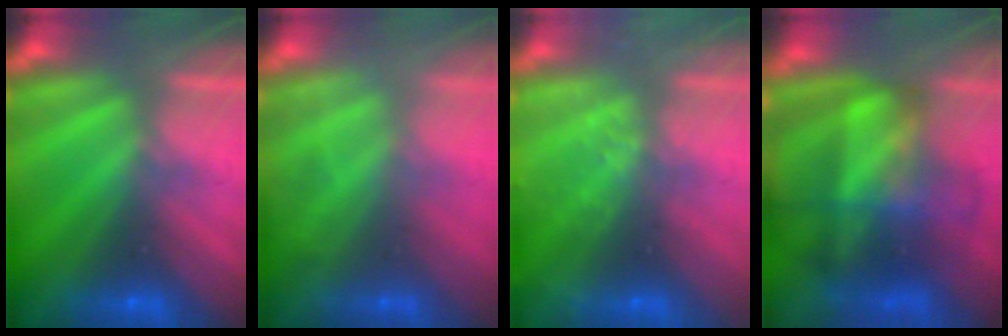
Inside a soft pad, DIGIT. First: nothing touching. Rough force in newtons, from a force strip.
{"total": 2.4}
{"total": 2.4}
{"total": 7.9}